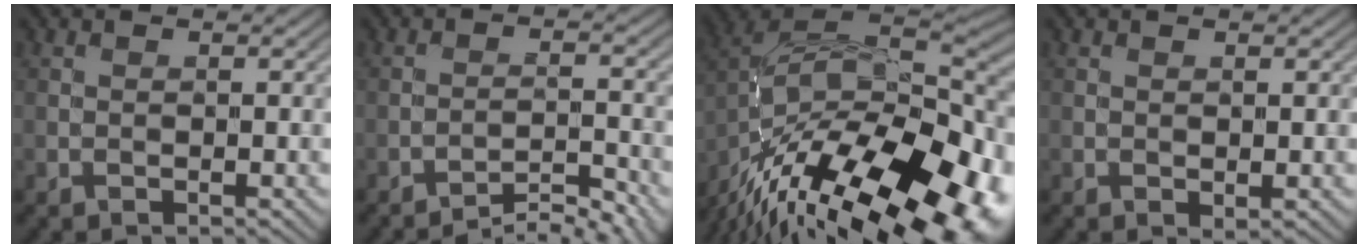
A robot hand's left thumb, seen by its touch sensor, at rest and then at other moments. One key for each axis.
{"total": 5.3, "fx": -4.6, "fy": 0.8, "fz": 2.5, "tx": -0.044, "ty": 0.009, "tz": -0.068}
{"total": 19.6, "fx": -11.6, "fy": 8.5, "fz": 13.2, "tx": -0.228, "ty": -0.018, "tz": -0.164}
{"total": 0.9, "fx": 0.0, "fy": 0.5, "fz": 0.7, "tx": -0.009, "ty": -0.001, "tz": 0.001}